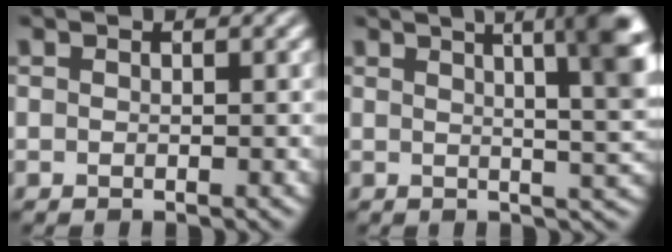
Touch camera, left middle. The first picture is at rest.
{"total": 9.2, "force": [3.6, 2.6, 8.0], "torque": [-0.060, 0.027, 0.034]}